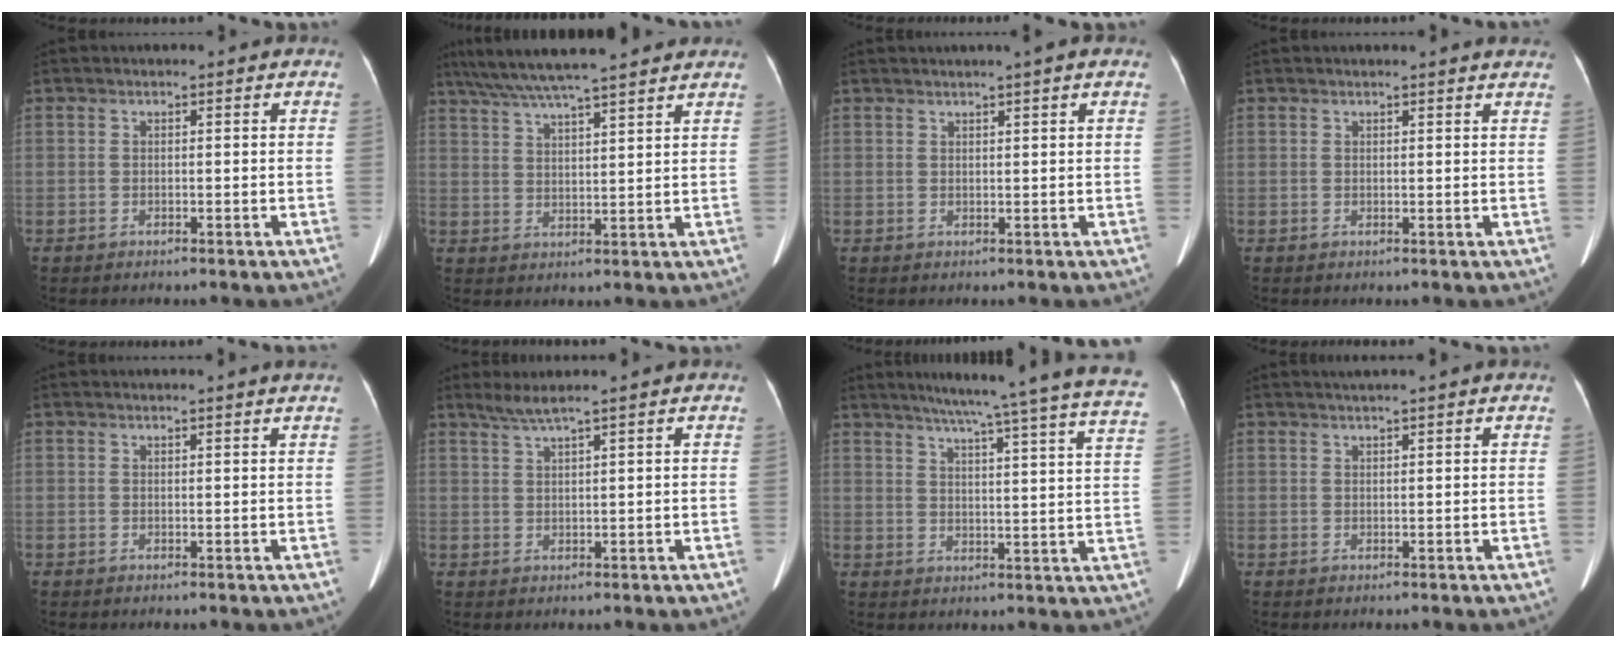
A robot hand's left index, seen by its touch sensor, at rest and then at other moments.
{"total": 16.8, "force": [14.4, 1.1, 8.7], "torque": [-0.156, 0.046, 0.215]}
{"total": 2.5, "force": [1.7, -0.4, 1.8], "torque": [-0.027, 0.015, 0.028]}
{"total": 3.8, "force": [3.6, -0.2, 1.1], "torque": [-0.017, 0.002, 0.025]}
{"total": 2.0, "force": [1.8, -0.7, 0.7], "torque": [-0.018, -0.004, 0.018]}
{"total": 2.8, "force": [2.2, -0.9, 1.5], "torque": [-0.035, 0.007, 0.048]}
{"total": 25.1, "force": [21.5, -0.9, 13.0], "torque": [-0.192, -0.047, 0.254]}
{"total": 3.3, "force": [2.7, -0.7, 1.8], "torque": [-0.022, 0.021, 0.038]}